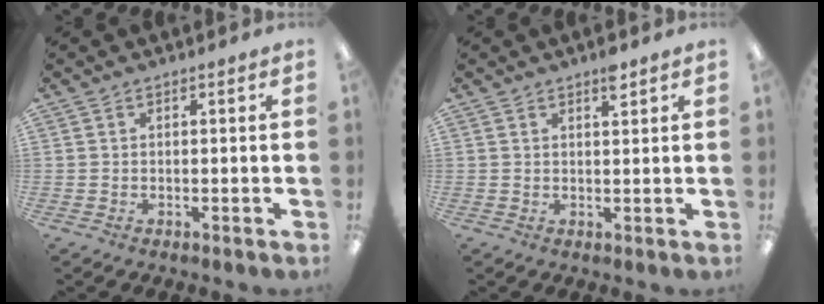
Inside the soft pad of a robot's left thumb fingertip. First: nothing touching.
{"total": 2.9, "force": [2.1, 0.7, 1.9], "torque": [-0.026, -0.005, 0.033]}